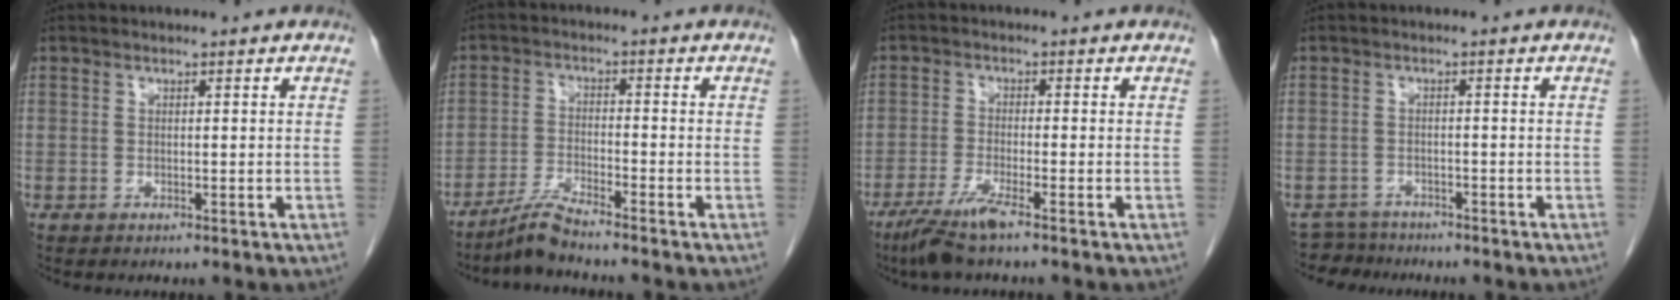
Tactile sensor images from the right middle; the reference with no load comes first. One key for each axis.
{"total": 4.3, "fx": -3.9, "fy": -0.6, "fz": 1.7, "tx": -0.036, "ty": -0.018, "tz": -0.080}
{"total": 5.4, "fx": -3.7, "fy": -0.2, "fz": 3.8, "tx": -0.081, "ty": -0.016, "tz": -0.075}
{"total": 3.6, "fx": -3.4, "fy": 1.0, "fz": -0.9, "tx": 0.012, "ty": -0.007, "tz": -0.057}